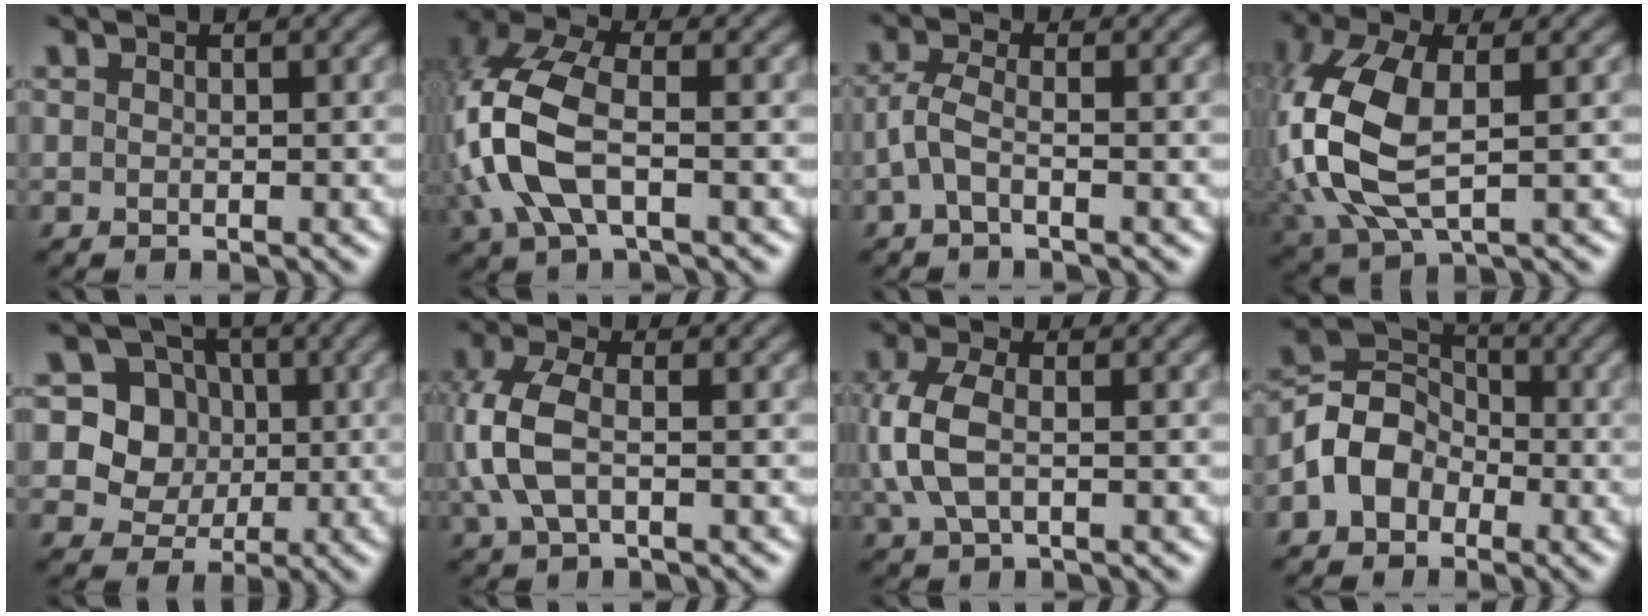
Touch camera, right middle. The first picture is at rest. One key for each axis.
{"total": 8.3, "fx": -1.6, "fy": 4.3, "fz": 6.9, "tx": -0.172, "ty": 0.014, "tz": -0.044}
{"total": 2.3, "fx": -0.8, "fy": 0.8, "fz": 2.0, "tx": -0.051, "ty": 0.001, "tz": -0.021}
{"total": 10.1, "fx": 0.1, "fy": 5.4, "fz": 8.6, "tx": -0.222, "ty": 0.002, "tz": 0.002}
{"total": 6.3, "fx": 1.2, "fy": 5.9, "fz": 1.9, "tx": -0.028, "ty": 0.015, "tz": 0.022}
{"total": 5.2, "fx": 0.2, "fy": 3.0, "fz": 4.2, "tx": -0.109, "ty": 0.009, "tz": -0.001}
{"total": 4.6, "fx": 0.4, "fy": 2.6, "fz": 3.7, "tx": -0.096, "ty": 0.006, "tz": 0.005}
{"total": 5.1, "fx": -1.9, "fy": 3.9, "fz": 2.6, "tx": -0.042, "ty": 0.010, "tz": -0.046}